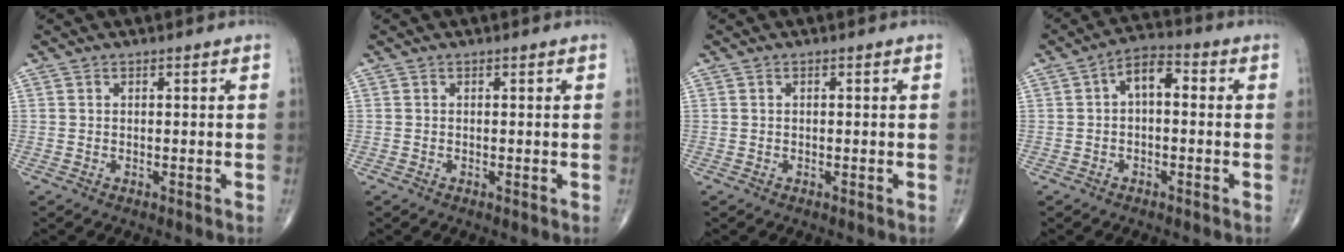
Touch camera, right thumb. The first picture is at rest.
{"total": 0.0}
{"total": 0.0}
{"total": 5.7, "force": [0.3, 3.2, 4.8], "torque": [-0.065, 0.025, -0.008]}